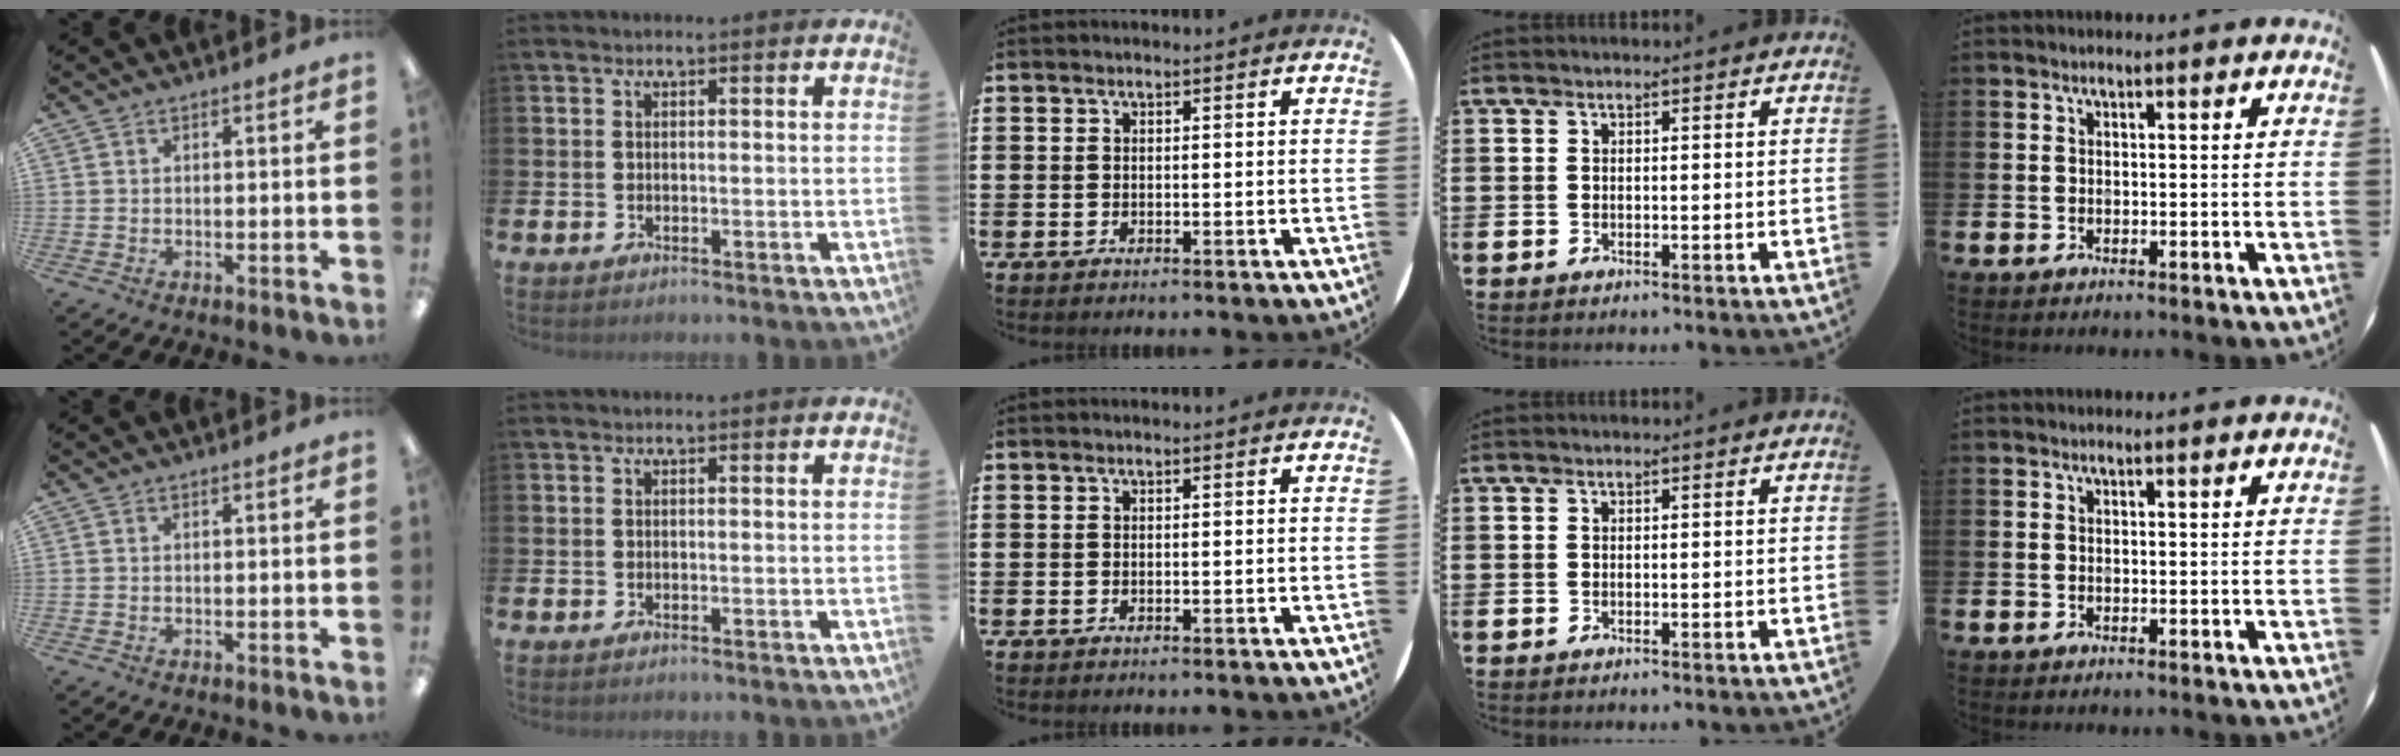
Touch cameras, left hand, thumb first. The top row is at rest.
{}